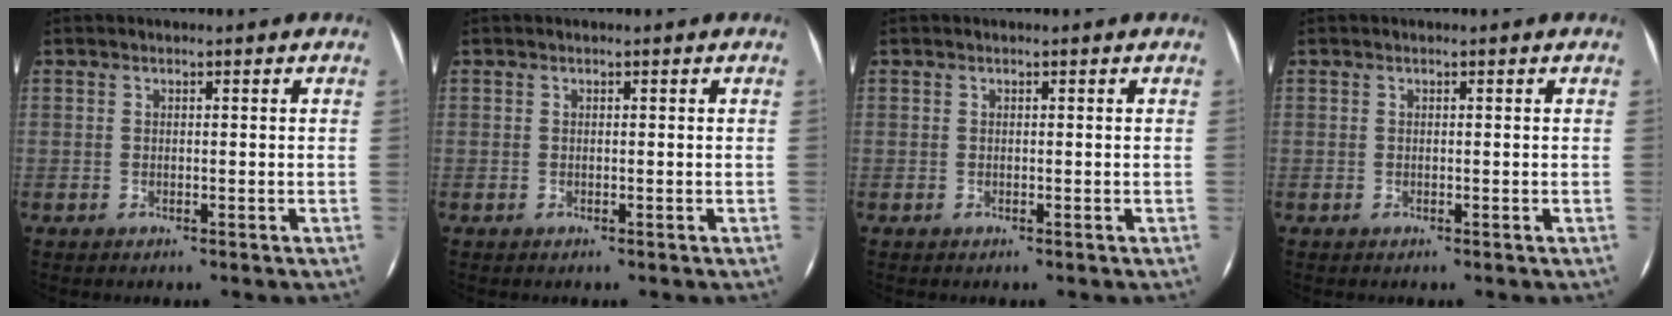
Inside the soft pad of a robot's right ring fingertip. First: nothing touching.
{"total": 0.0}
{"total": 0.0}
{"total": 0.0}